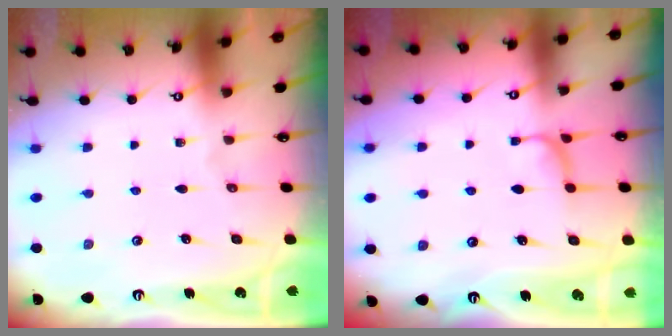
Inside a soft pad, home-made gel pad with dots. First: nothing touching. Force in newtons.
{"total": 1.6, "press": 1.3, "slide": 0.8}